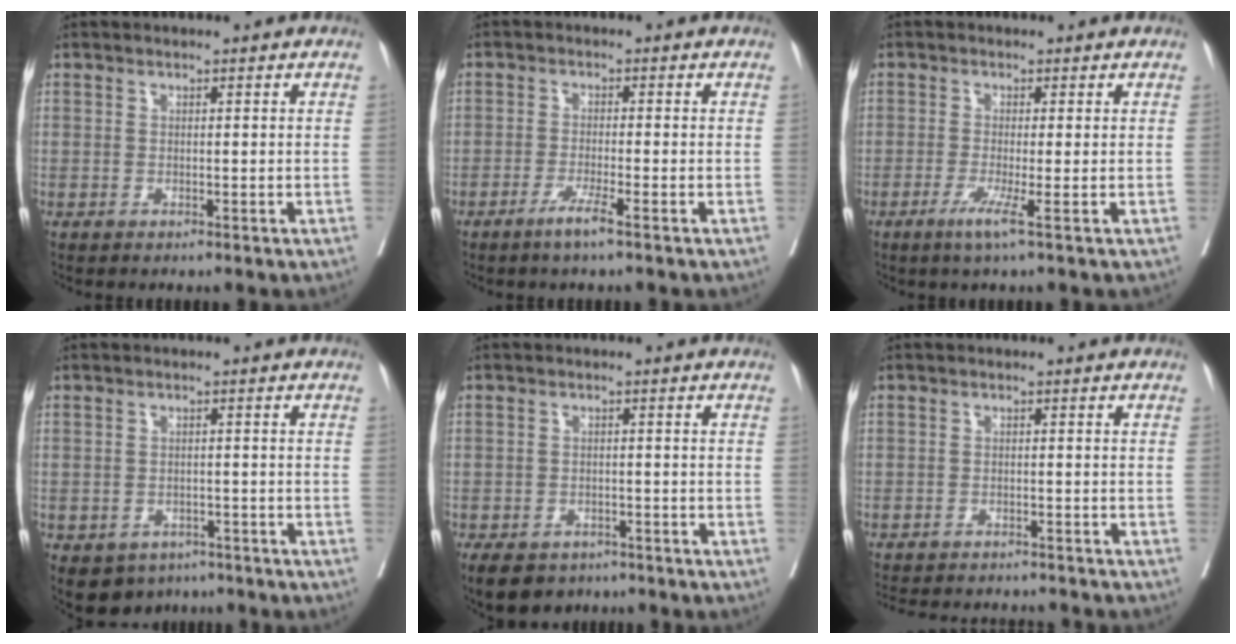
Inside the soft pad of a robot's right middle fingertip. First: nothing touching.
{"total": 3.1, "force": [-1.6, -1.3, 2.3], "torque": [-0.043, -0.008, -0.036]}
{"total": 3.1, "force": [-1.0, -1.5, 2.4], "torque": [-0.046, -0.010, -0.025]}
{"total": 5.5, "force": [-3.6, 4.0, 1.3], "torque": [-0.019, 0.006, -0.045]}
{"total": 9.7, "force": [-6.7, 6.0, 3.6], "torque": [-0.088, -0.016, -0.088]}
{"total": 11.2, "force": [-10.7, 1.3, 3.3], "torque": [-0.055, -0.001, -0.135]}